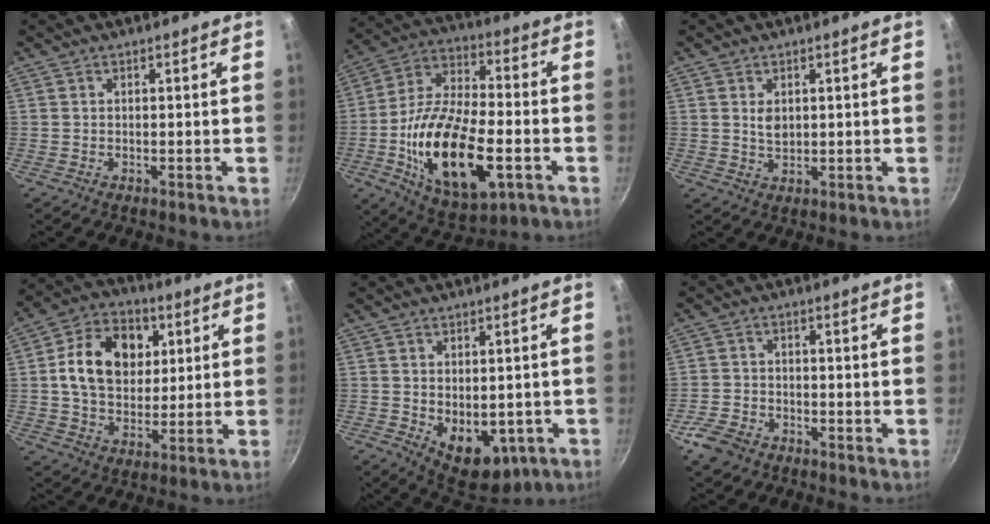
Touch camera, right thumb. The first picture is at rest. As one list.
[{"total": 23.5, "force": [-6.3, 11.2, 19.6], "torque": [-0.350, 0.021, -0.108]}, {"total": 2.9, "force": [0.8, 1.9, 2.1], "torque": [-0.034, -0.005, 0.018]}, {"total": 16.2, "force": [3.7, 12.1, 10.2], "torque": [-0.141, 0.007, 0.053]}, {"total": 11.1, "force": [-2.2, 7.1, 8.2], "torque": [-0.081, -0.013, -0.010]}, {"total": 5.8, "force": [-3.7, 3.6, 2.6], "torque": [-0.055, 0.027, -0.074]}]